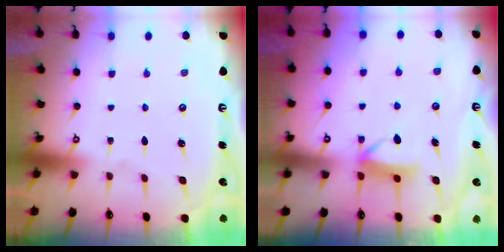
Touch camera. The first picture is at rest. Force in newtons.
{"total": 7.2, "press": 7.2, "slide": 0.8}